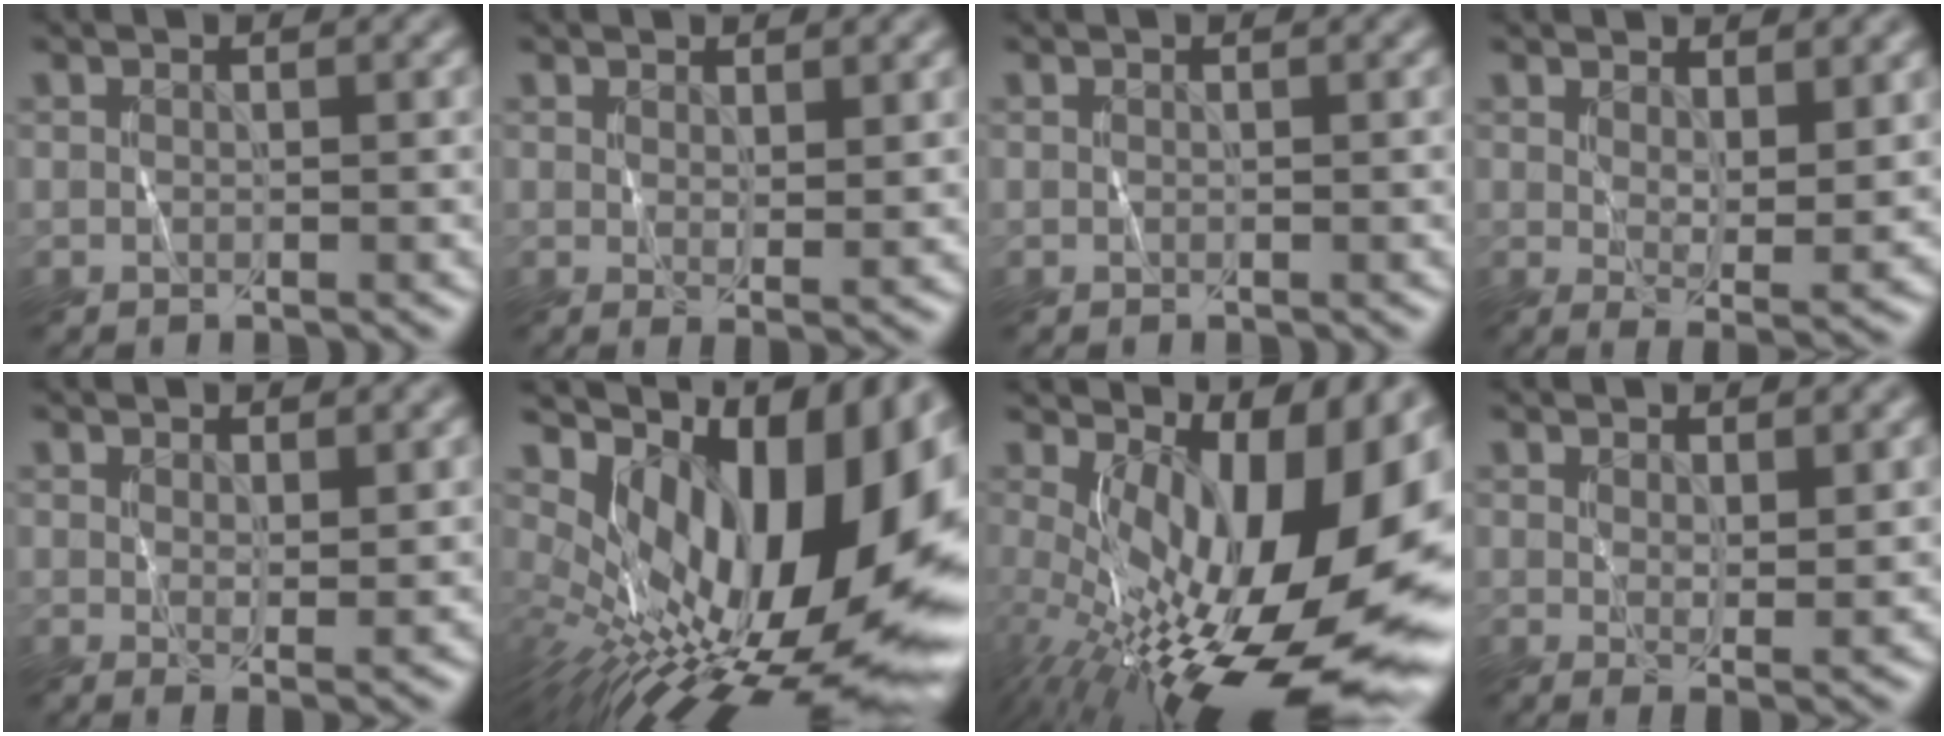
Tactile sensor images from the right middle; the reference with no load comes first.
{"total": 1.7, "force": [1.1, 0.3, 1.2], "torque": [-0.020, -0.007, 0.020]}
{"total": 0.0}
{"total": 3.9, "force": [1.8, 1.2, 3.2], "torque": [-0.057, -0.014, 0.034]}
{"total": 2.0, "force": [1.2, 0.4, 1.5], "torque": [-0.024, -0.009, 0.023]}
{"total": 19.1, "force": [3.0, 9.0, 16.6], "torque": [-0.235, 0.025, 0.042]}
{"total": 17.7, "force": [-0.3, 7.8, 15.9], "torque": [-0.226, -0.012, -0.002]}
{"total": 2.3, "force": [1.3, 0.6, 1.8], "torque": [-0.030, -0.010, 0.025]}